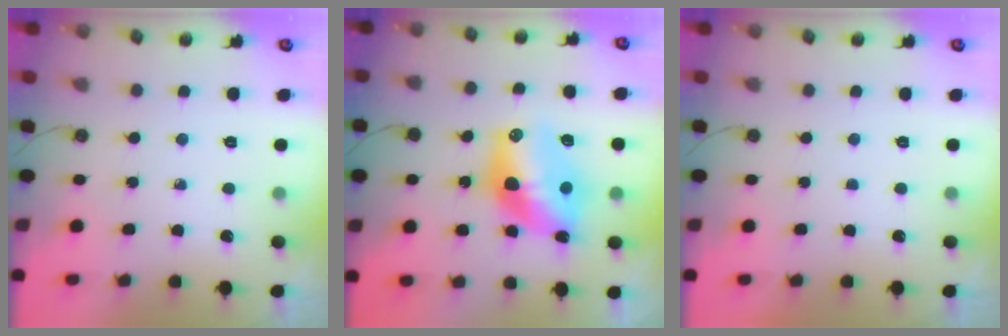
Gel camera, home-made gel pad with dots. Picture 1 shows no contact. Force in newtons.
{"total": 15.6, "press": 15.0, "slide": 4.3}
{"total": 0.0}